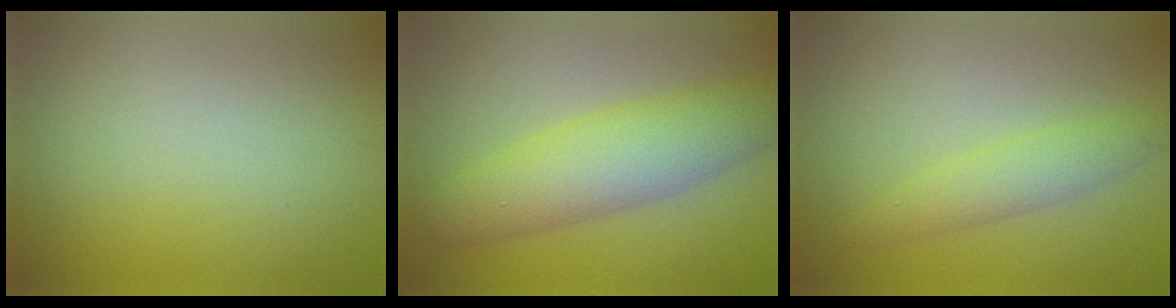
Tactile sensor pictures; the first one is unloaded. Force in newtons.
{"total": 6.2, "press": 6.2, "slide": 0.1}
{"total": 2.5, "press": 2.5, "slide": 0.1}